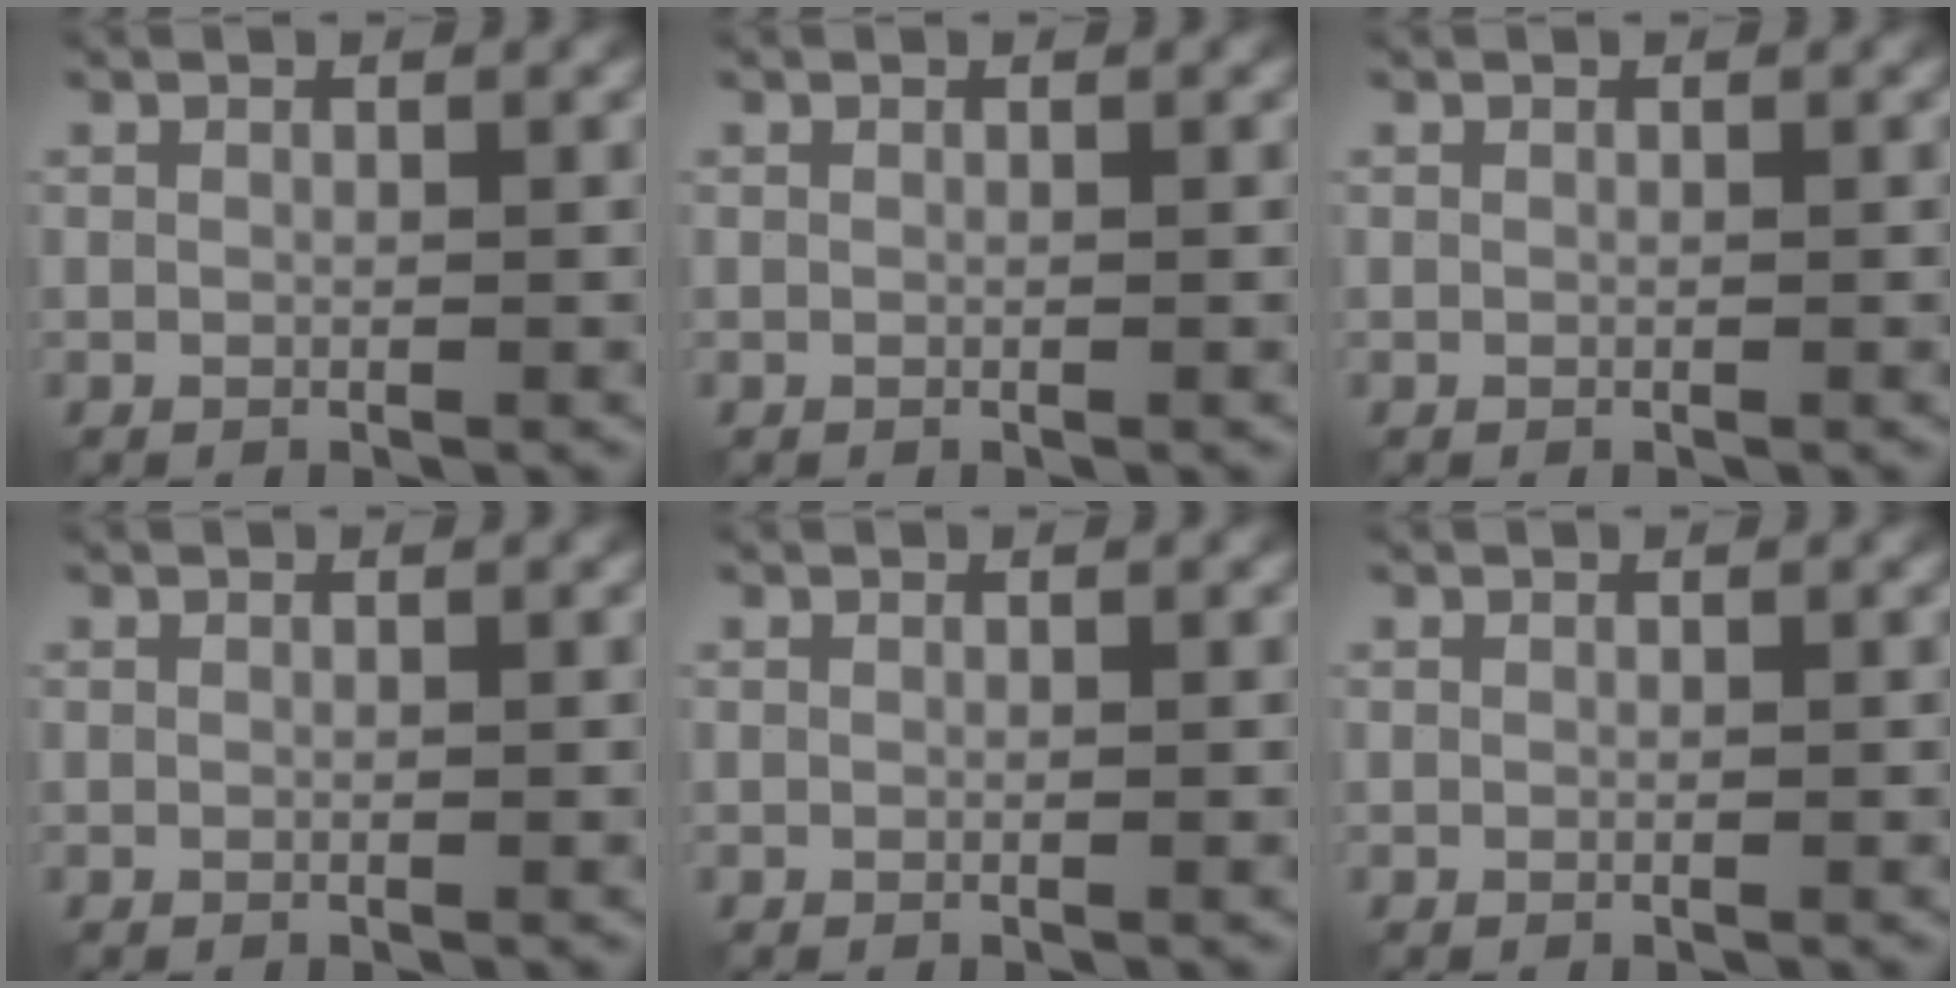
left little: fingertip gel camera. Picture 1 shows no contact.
{"total": 0.0}
{"total": 0.0}
{"total": 0.0}
{"total": 0.0}
{"total": 0.0}